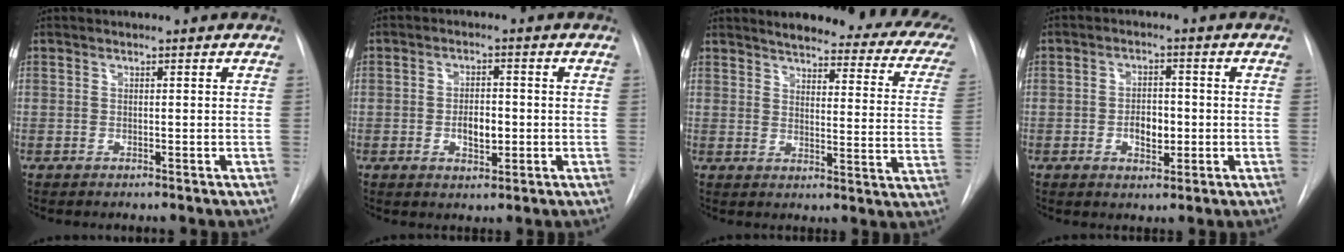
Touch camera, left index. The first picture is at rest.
{"total": 4.1, "force": [-0.7, 2.0, 3.6], "torque": [-0.058, 0.001, -0.007]}
{"total": 21.7, "force": [18.3, 4.8, 10.6], "torque": [-0.127, -0.044, 0.194]}
{"total": 4.3, "force": [-0.9, 2.4, 3.5], "torque": [-0.054, 0.003, -0.010]}